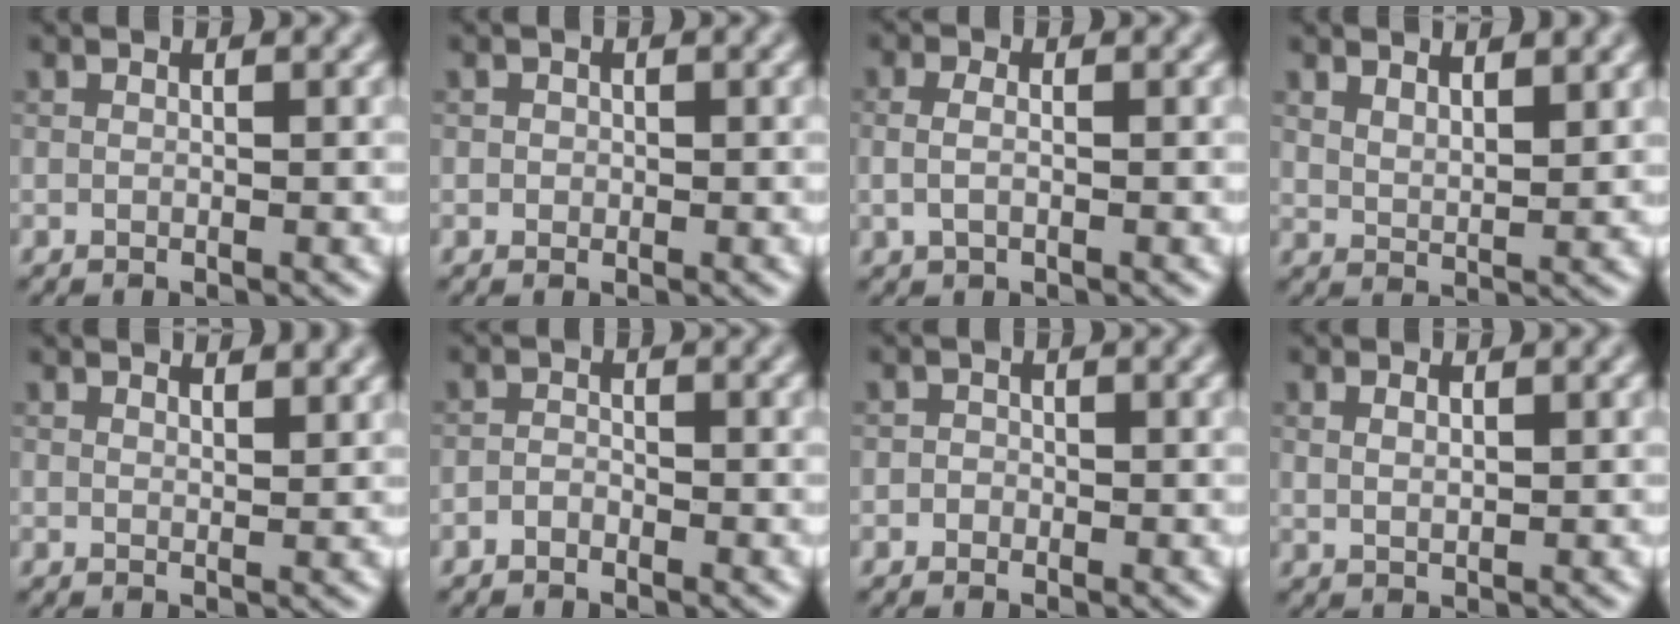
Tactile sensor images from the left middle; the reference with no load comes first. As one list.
[{"total": 0.6, "force": [0.0, 0.6, 0.1], "torque": [0.003, -0.004, -0.001]}, {"total": 1.5, "force": [-0.1, 0.9, 1.3], "torque": [-0.032, 0.000, -0.005]}, {"total": 2.5, "force": [2.1, 0.8, 1.2], "torque": [-0.021, -0.002, 0.038]}, {"total": 2.1, "force": [1.9, 0.5, 0.8], "torque": [-0.011, 0.003, 0.027]}, {"total": 1.0, "force": [-0.7, 0.5, 0.4], "torque": [-0.006, 0.002, -0.017]}, {"total": 0.9, "force": [-0.2, 0.8, 0.2], "torque": [0.007, -0.002, -0.011]}, {"total": 1.4, "force": [0.7, 0.7, 1.0], "torque": [-0.024, 0.000, 0.017]}]